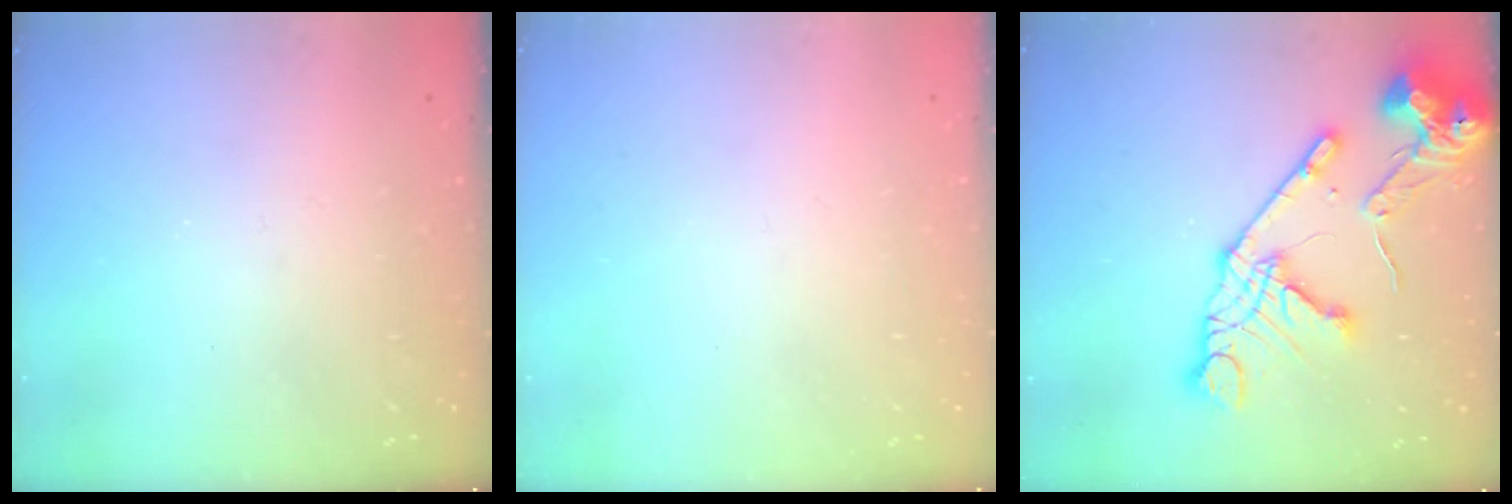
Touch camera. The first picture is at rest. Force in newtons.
{"total": 0.0}
{"total": 18.1, "press": 18.0, "slide": 2.2}